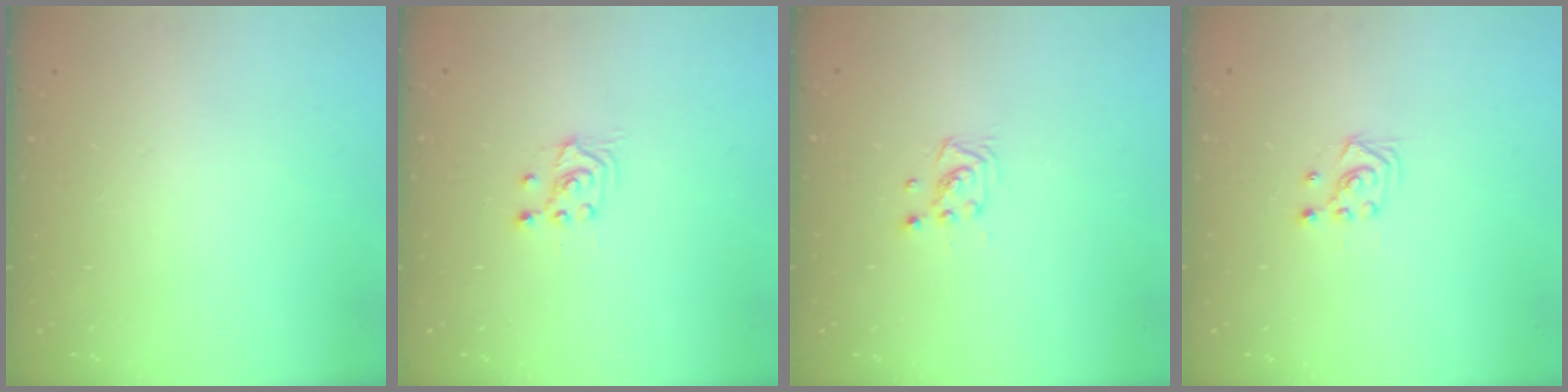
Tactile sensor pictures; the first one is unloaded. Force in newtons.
{"total": 2.5, "press": 2.4, "slide": 0.7}
{"total": 3.4, "press": 3.4, "slide": 0.3}
{"total": 2.9, "press": 2.7, "slide": 1.0}